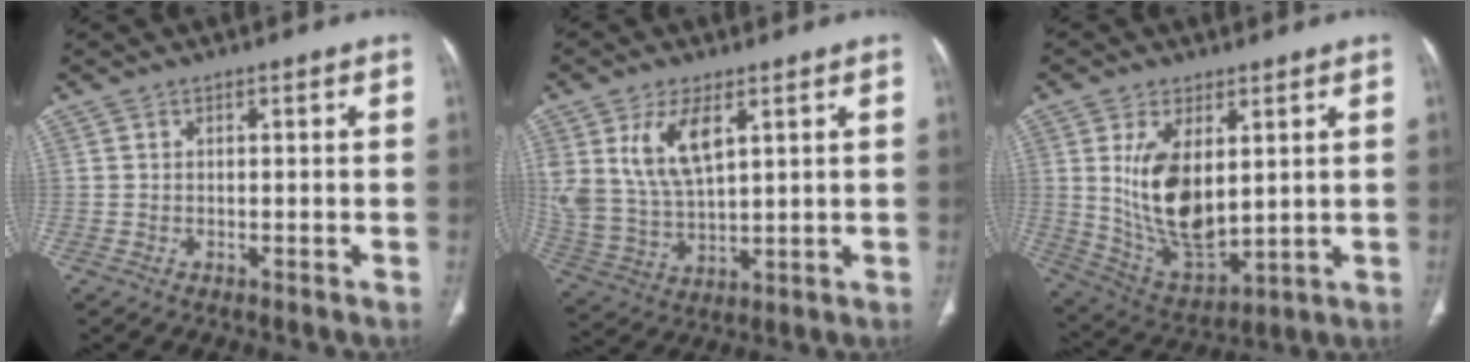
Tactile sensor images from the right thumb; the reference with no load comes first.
{"total": 12.2, "force": [5.1, 6.0, 9.3], "torque": [-0.185, -0.020, 0.115]}
{"total": 14.2, "force": [3.0, 7.3, 11.8], "torque": [-0.205, -0.026, 0.078]}